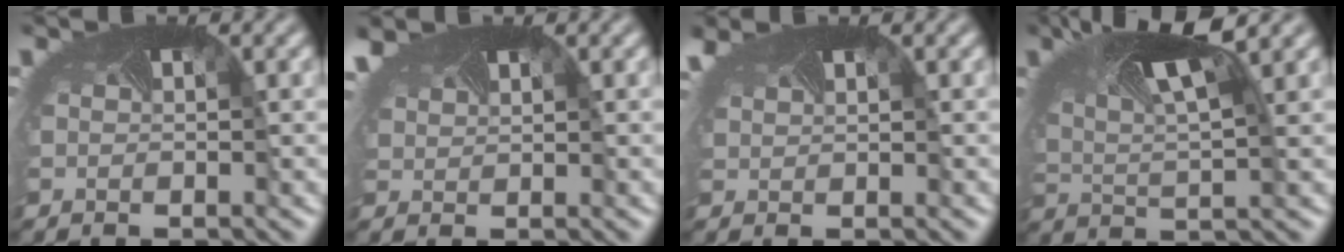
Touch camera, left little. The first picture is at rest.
{"total": 2.4, "force": [1.9, 1.0, 1.2], "torque": [-0.050, -0.003, 0.039]}
{"total": 2.4, "force": [1.6, 0.8, 1.5], "torque": [-0.052, 0.000, 0.036]}
{"total": 6.7, "force": [3.8, 1.8, 5.2], "torque": [-0.135, -0.006, 0.075]}